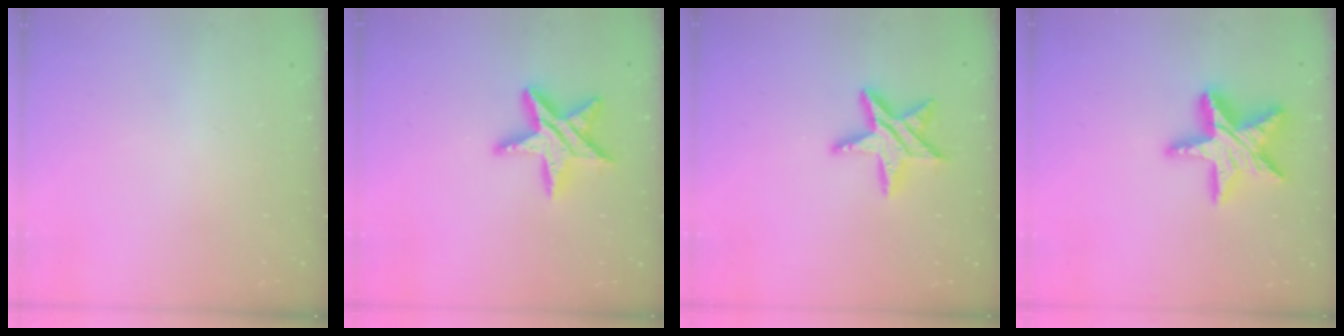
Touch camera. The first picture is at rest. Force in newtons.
{"total": 13.7, "press": 13.7, "slide": 1.0}
{"total": 11.8, "press": 11.8, "slide": 0.8}
{"total": 18.1, "press": 18.1, "slide": 1.4}